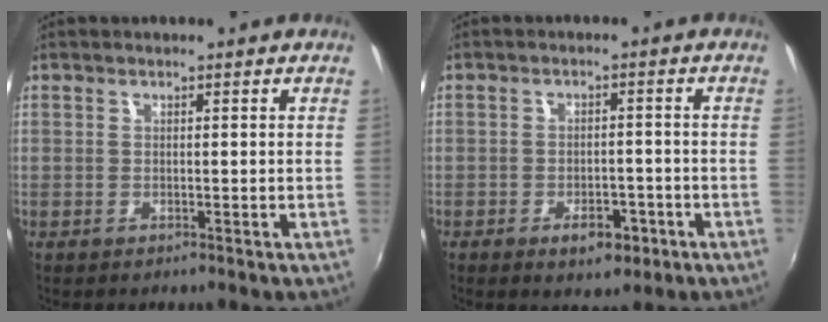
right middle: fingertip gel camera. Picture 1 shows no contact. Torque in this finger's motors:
{"motor_torque": [0.97, -1.17, 0.17, 0.07]}